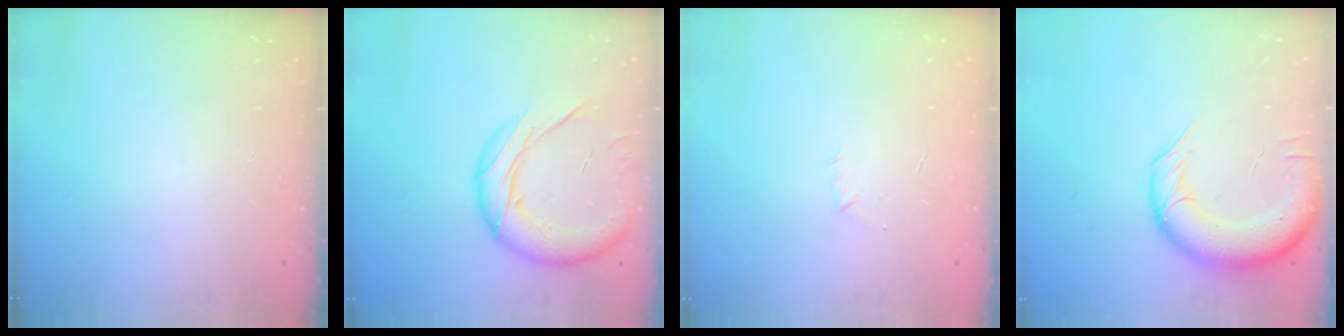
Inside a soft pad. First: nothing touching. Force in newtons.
{"total": 18.1, "press": 17.9, "slide": 2.8}
{"total": 2.9, "press": 2.8, "slide": 0.7}
{"total": 13.9, "press": 13.4, "slide": 3.7}